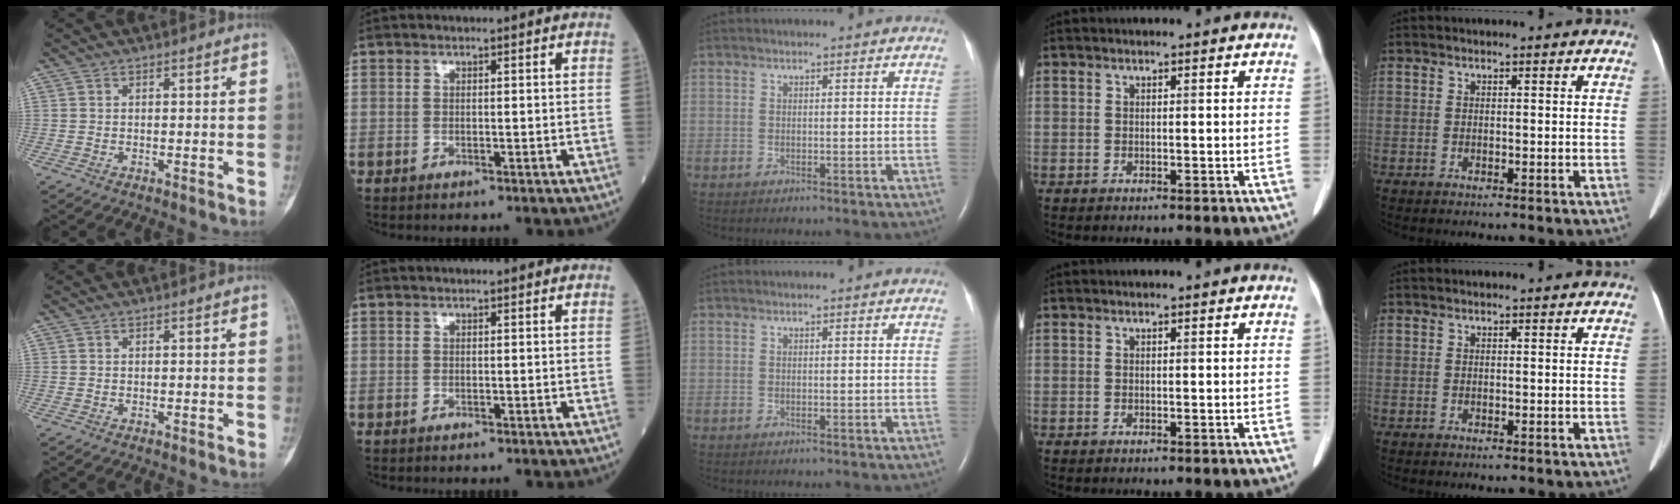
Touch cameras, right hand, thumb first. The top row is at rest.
{}